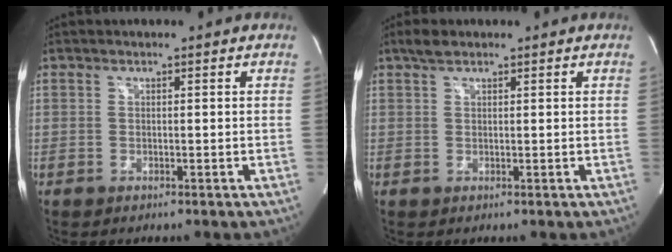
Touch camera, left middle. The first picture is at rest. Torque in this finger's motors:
{"motor_torque": [0.04, -0.04, -0.16, 0.02]}